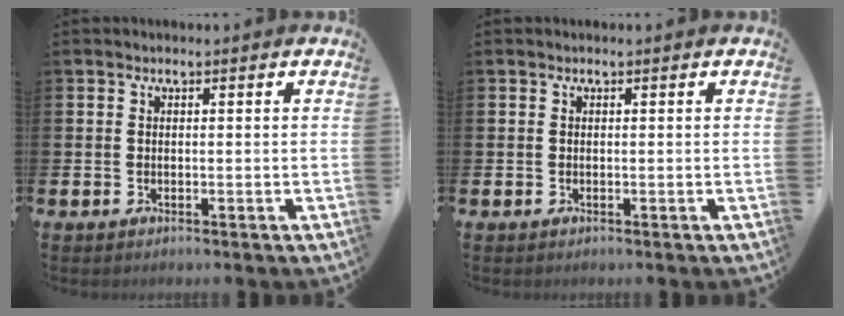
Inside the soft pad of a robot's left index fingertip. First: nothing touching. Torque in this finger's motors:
{"motor_torque": [0.00, 0.00, 0.00, 0.00]}